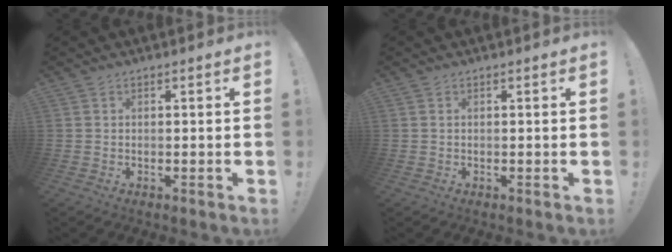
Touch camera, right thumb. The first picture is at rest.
{"total": 0.0}